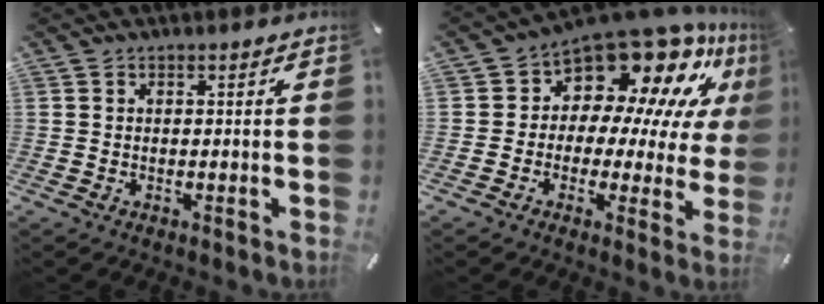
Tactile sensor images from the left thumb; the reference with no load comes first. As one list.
[{"total": 15.8, "force": [11.1, 8.1, 7.7], "torque": [-0.133, -0.094, 0.192]}]